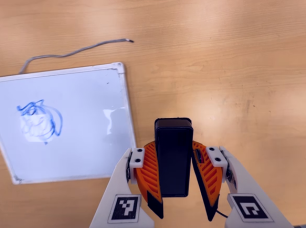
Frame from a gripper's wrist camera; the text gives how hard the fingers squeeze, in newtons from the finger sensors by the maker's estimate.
{"total": 7.8, "left": 7.0, "right": 8.6}